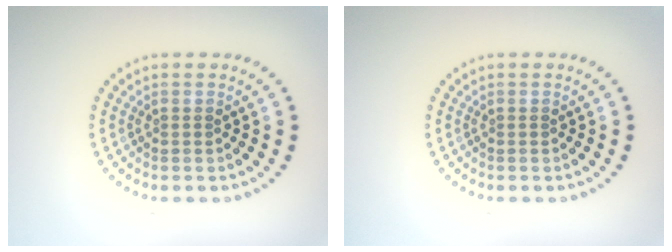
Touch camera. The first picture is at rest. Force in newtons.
{"total": 0.0}